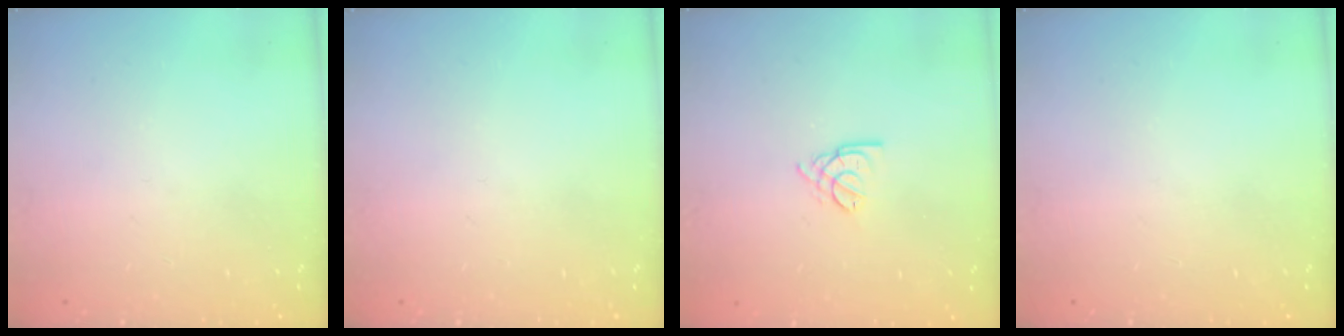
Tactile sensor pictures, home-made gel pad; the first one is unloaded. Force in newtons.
{"total": 0.0}
{"total": 2.3, "press": 2.3, "slide": 0.5}
{"total": 0.0}